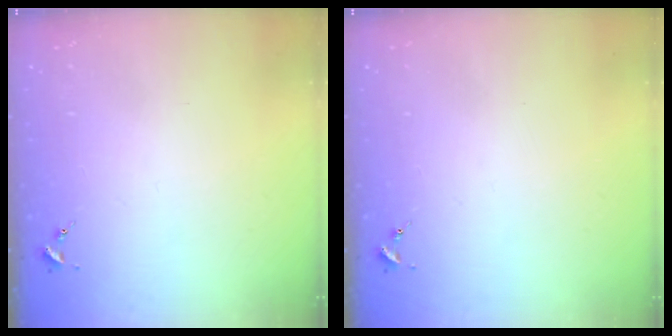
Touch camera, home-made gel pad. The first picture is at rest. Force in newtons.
{"total": 0.0}